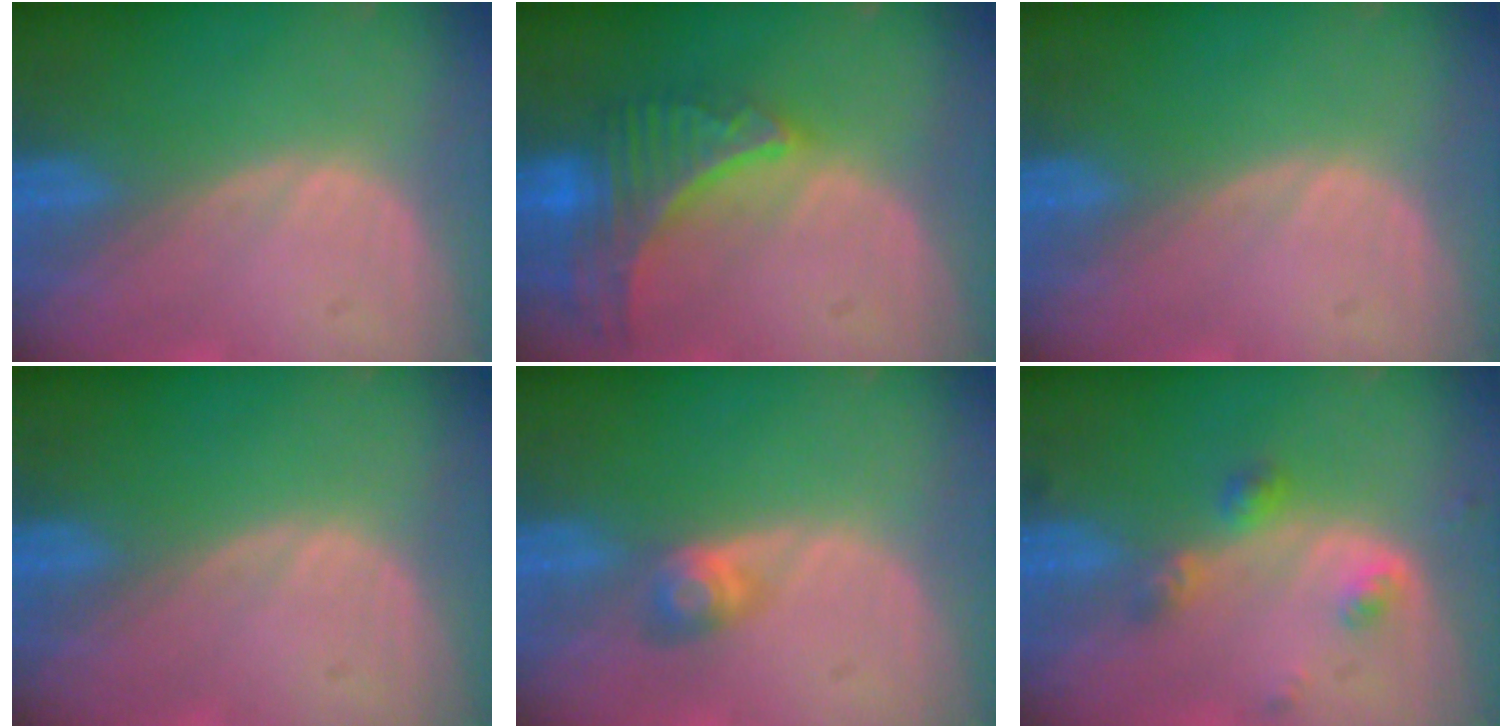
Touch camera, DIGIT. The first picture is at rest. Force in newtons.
{"total": 9.1, "press": 8.0, "slide": 4.3}
{"total": 0.0}
{"total": 0.0}
{"total": 2.8, "press": 2.5, "slide": 1.2}
{"total": 4.5, "press": 4.1, "slide": 1.9}